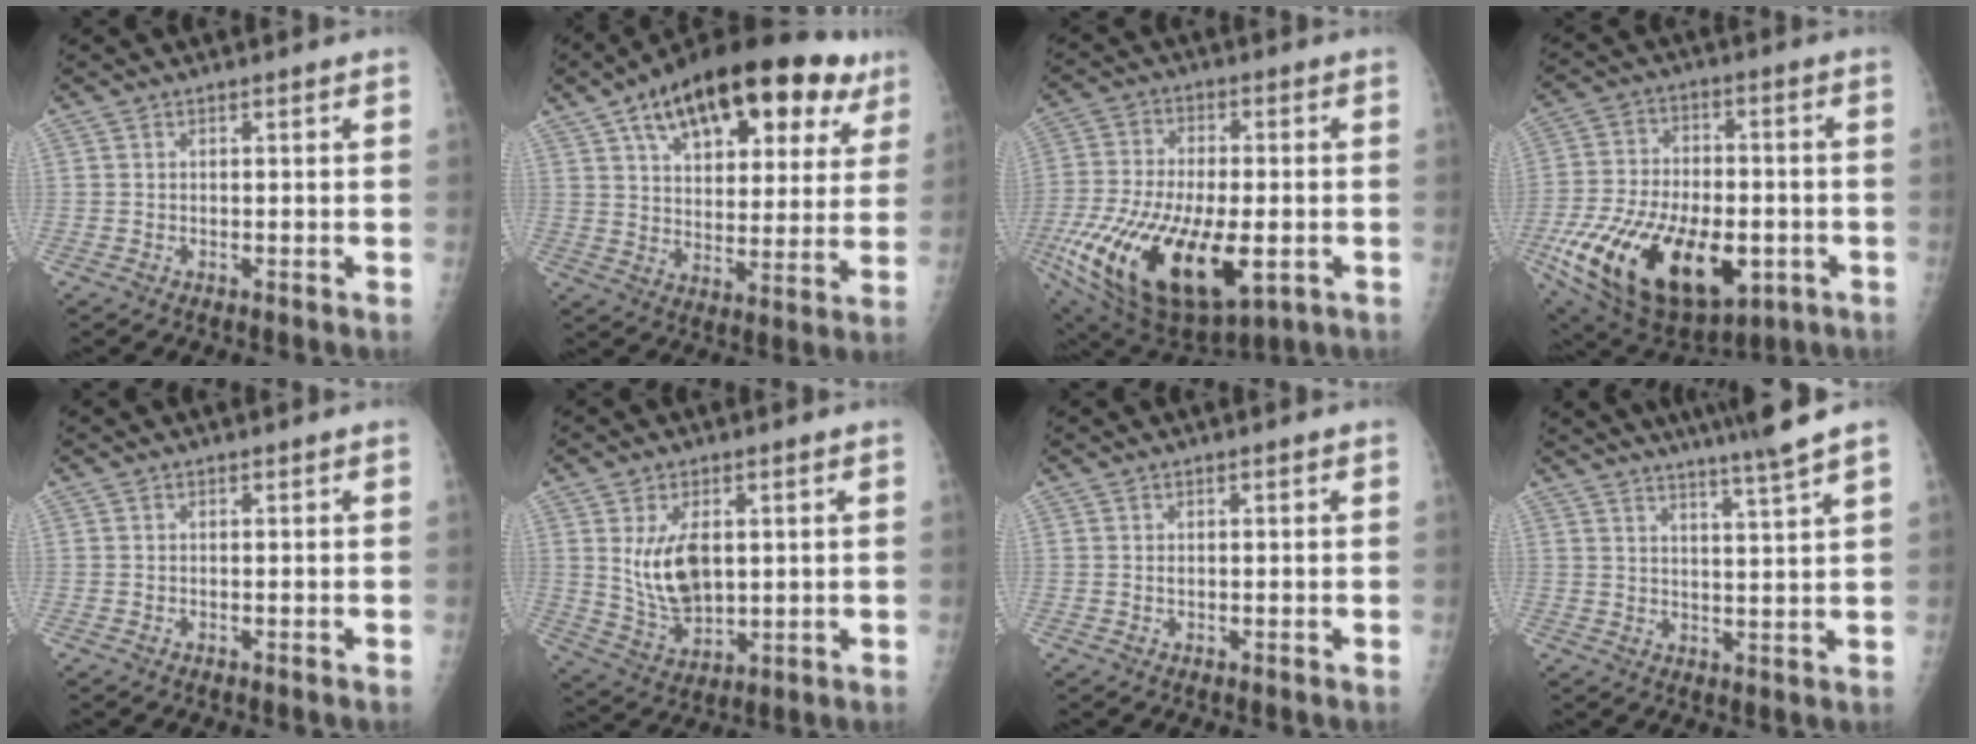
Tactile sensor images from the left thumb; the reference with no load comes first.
{"total": 26.7, "force": [14.0, 12.9, 18.7], "torque": [-0.247, -0.001, 0.205]}
{"total": 27.4, "force": [-8.4, 13.0, 22.6], "torque": [-0.474, -0.035, -0.125]}
{"total": 28.4, "force": [-9.5, 15.6, 21.8], "torque": [-0.418, -0.016, -0.141]}
{"total": 0.0}
{"total": 10.1, "force": [1.9, 6.0, 7.9], "torque": [-0.126, -0.019, 0.054]}
{"total": 0.9, "force": [0.3, 0.3, 0.8], "torque": [-0.013, 0.005, 0.008]}
{"total": 9.8, "force": [7.8, -1.1, 5.8], "torque": [-0.078, -0.035, 0.110]}